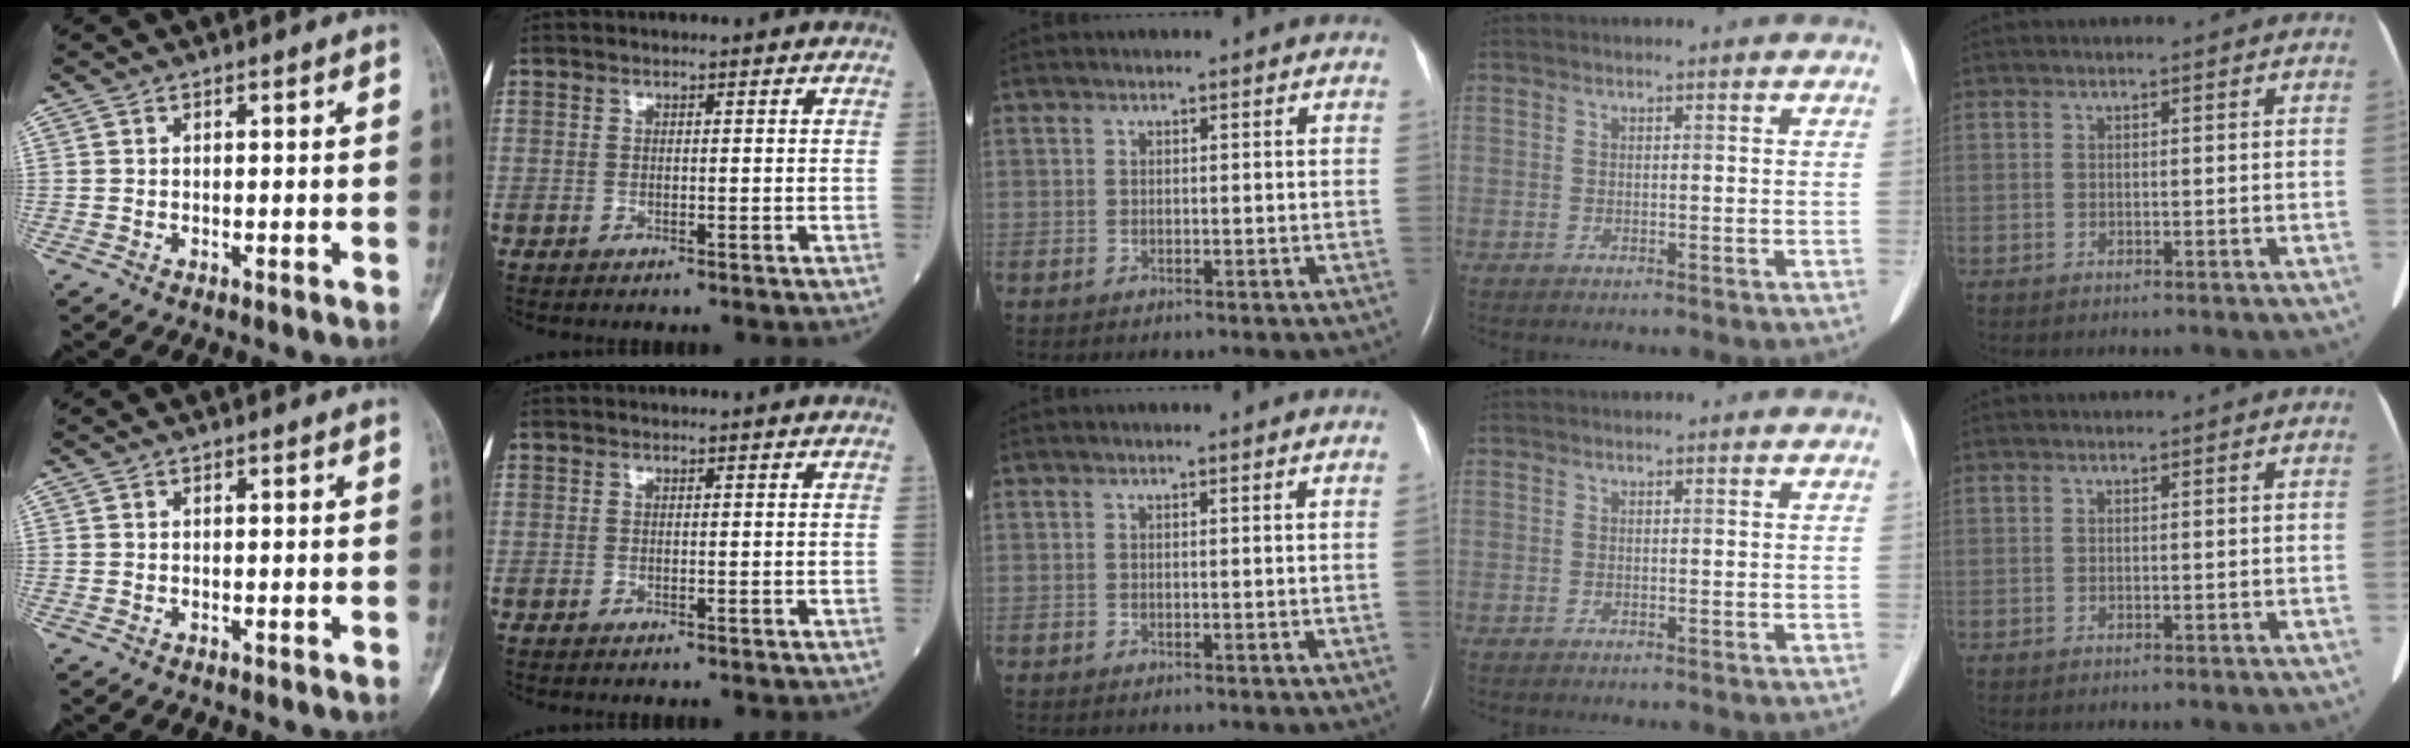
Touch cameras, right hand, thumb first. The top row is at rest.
{"middle": {"total": 0.6, "force": [0.0, -0.3, 0.5], "torque": [-0.007, -0.001, -0.001]}}